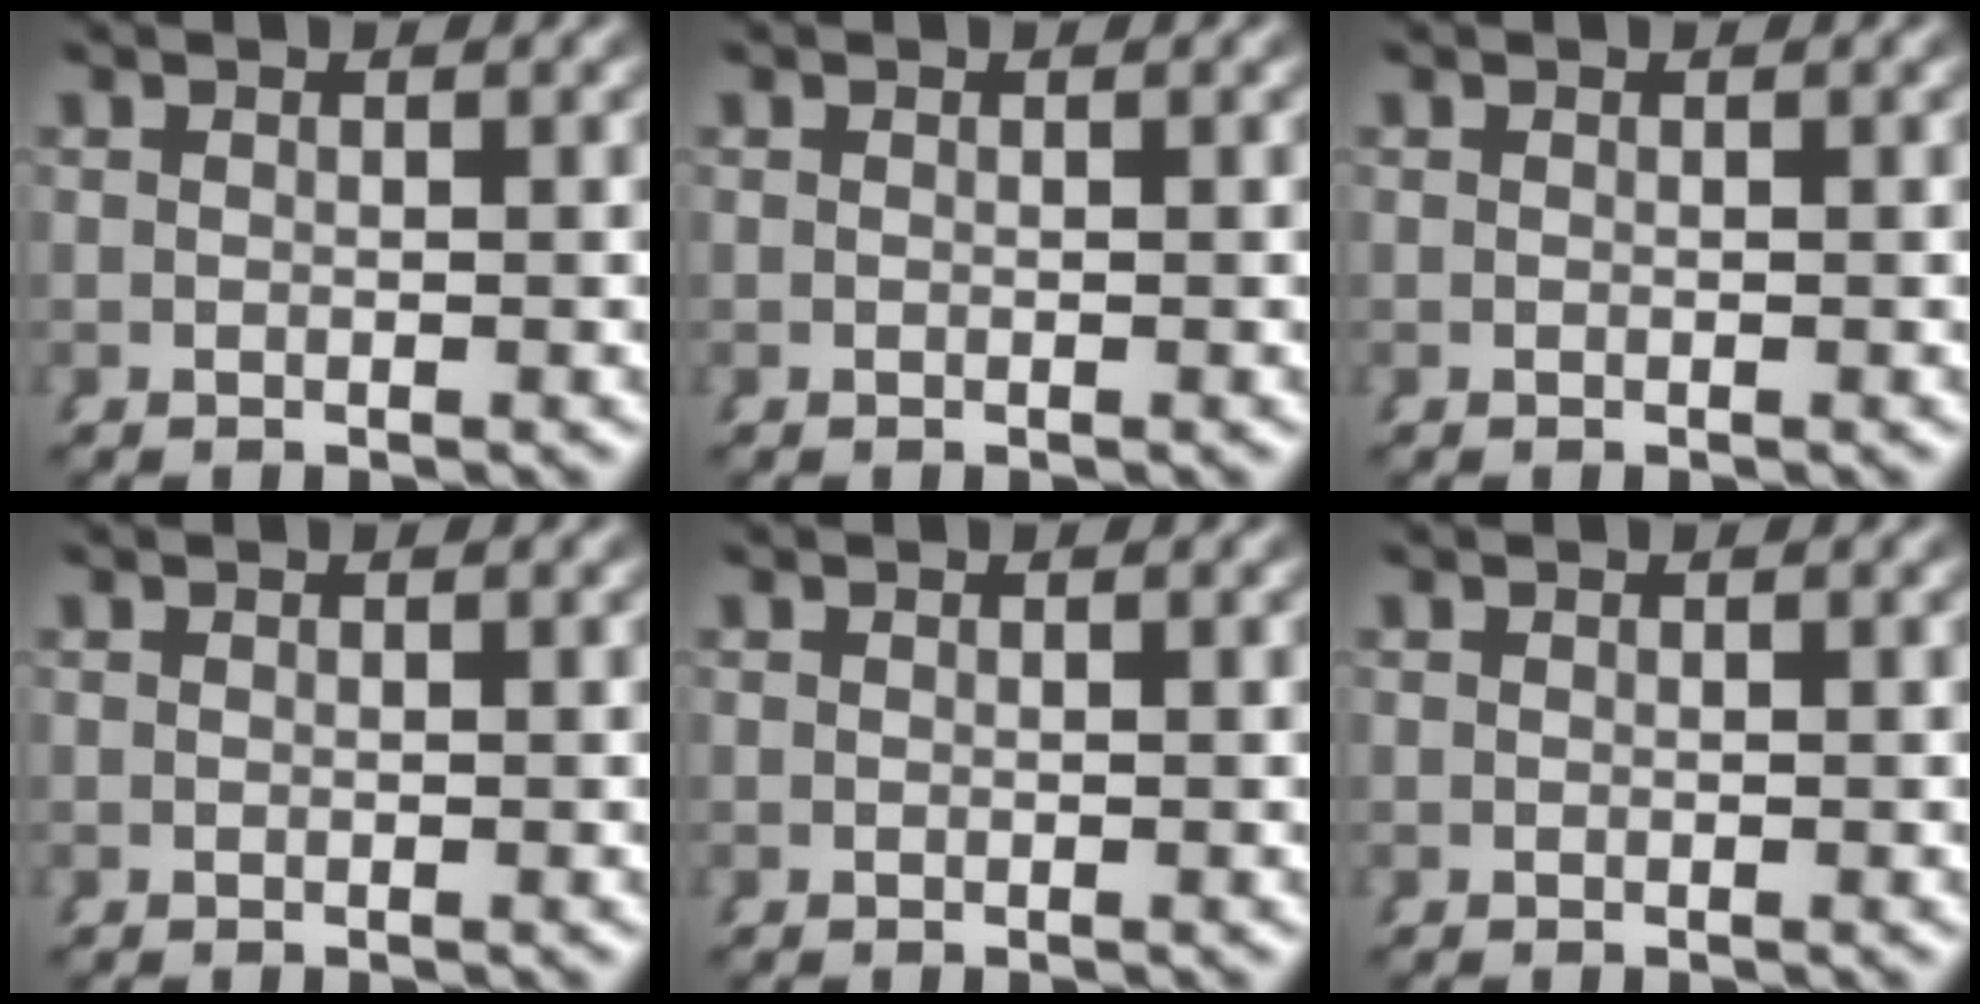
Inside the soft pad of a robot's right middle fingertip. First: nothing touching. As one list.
[{"total": 0.0}, {"total": 0.0}, {"total": 0.0}, {"total": 0.0}, {"total": 0.0}]